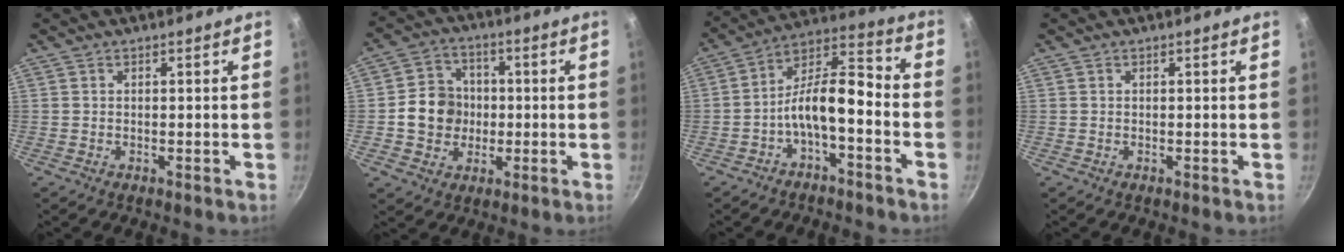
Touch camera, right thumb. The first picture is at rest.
{"total": 9.7, "force": [-0.5, 8.7, 4.1], "torque": [-0.036, 0.017, -0.017]}
{"total": 10.8, "force": [-4.2, 4.3, 9.0], "torque": [-0.155, 0.061, -0.078]}
{"total": 0.0}